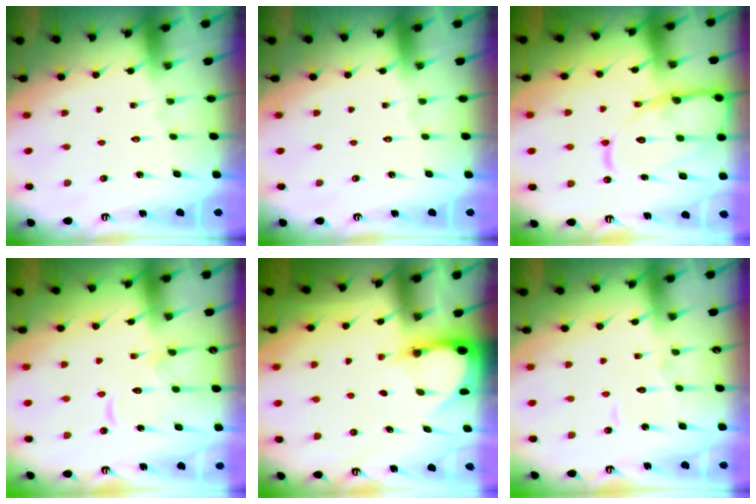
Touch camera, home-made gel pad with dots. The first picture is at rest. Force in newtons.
{"total": 0.0}
{"total": 17.5, "press": 17.4, "slide": 1.6}
{"total": 11.5, "press": 11.5, "slide": 1.2}
{"total": 2.9, "press": 2.9, "slide": 0.3}
{"total": 4.0, "press": 4.0, "slide": 0.3}